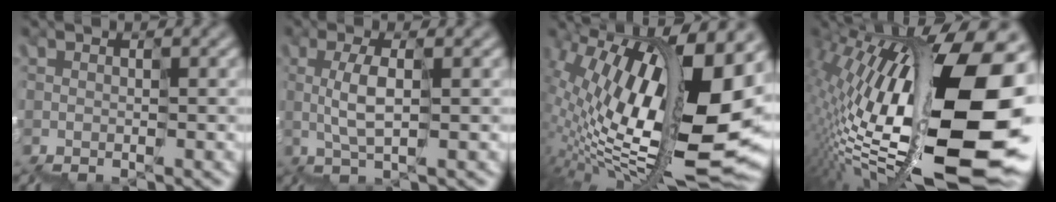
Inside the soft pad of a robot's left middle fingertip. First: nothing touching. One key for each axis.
{"total": 1.1, "fx": 0.3, "fy": 0.1, "fz": 1.0, "tx": -0.042, "ty": 0.014, "tz": 0.008}
{"total": 16.2, "fx": 4.0, "fy": 6.4, "fz": 14.3, "tx": -0.259, "ty": 0.012, "tz": 0.077}
{"total": 16.5, "fx": -0.5, "fy": 5.9, "fz": 15.4, "tx": -0.285, "ty": 0.004, "tz": -0.009}